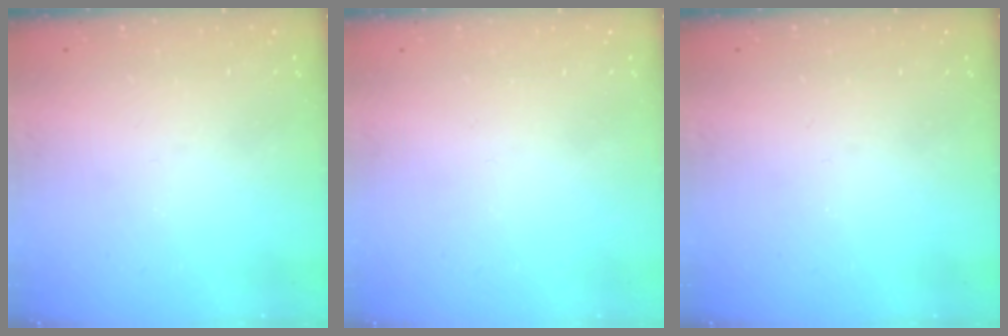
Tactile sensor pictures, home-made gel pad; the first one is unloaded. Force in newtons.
{"total": 1.7, "press": 1.7, "slide": 0.1}
{"total": 0.0}